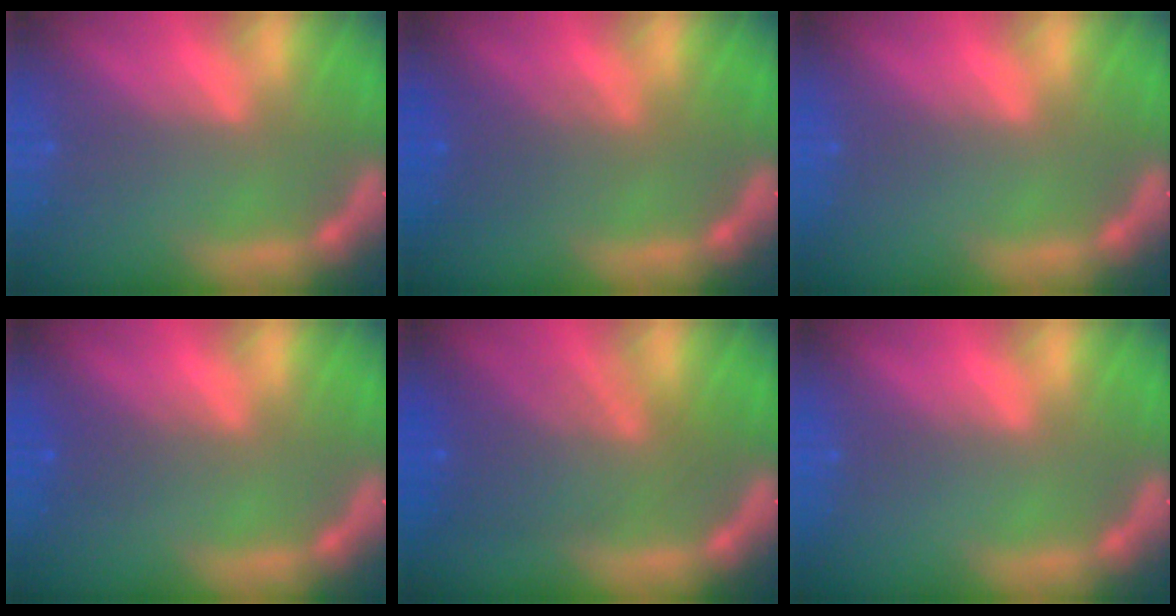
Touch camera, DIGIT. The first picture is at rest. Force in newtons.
{"total": 3.1}
{"total": 0.0}
{"total": 2.0}
{"total": 7.1}
{"total": 0.0}